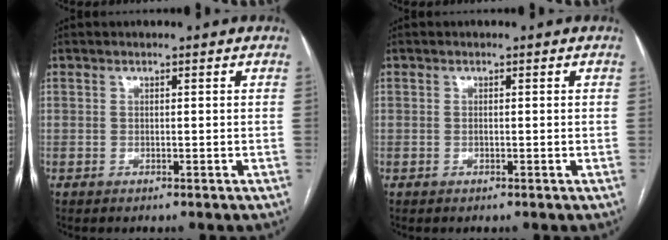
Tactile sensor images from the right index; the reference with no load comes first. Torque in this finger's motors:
{"motor_torque": [0.00, 0.03, -0.02, 0.00]}